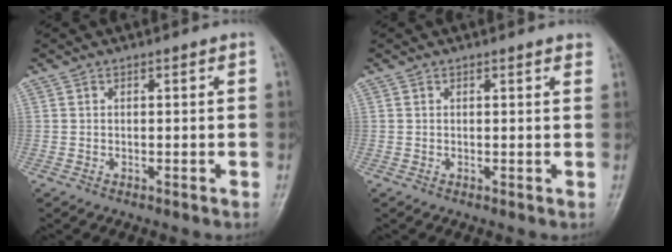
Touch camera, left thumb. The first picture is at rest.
{"total": 1.5, "force": [1.4, 0.2, 0.5], "torque": [-0.004, -0.006, 0.010]}